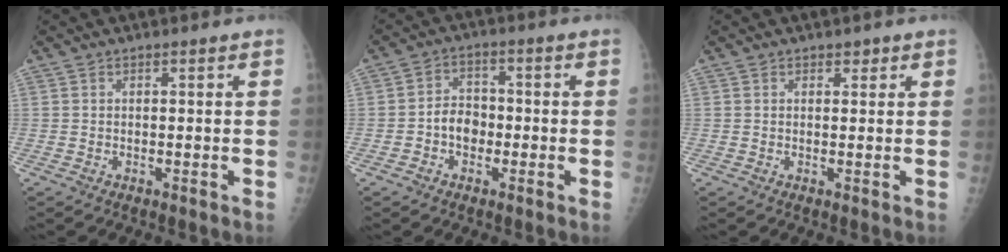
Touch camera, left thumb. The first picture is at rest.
{"total": 5.2, "force": [-1.5, 4.1, 2.8], "torque": [-0.022, 0.020, -0.035]}
{"total": 1.2, "force": [0.8, 0.8, 0.5], "torque": [0.005, -0.004, 0.008]}